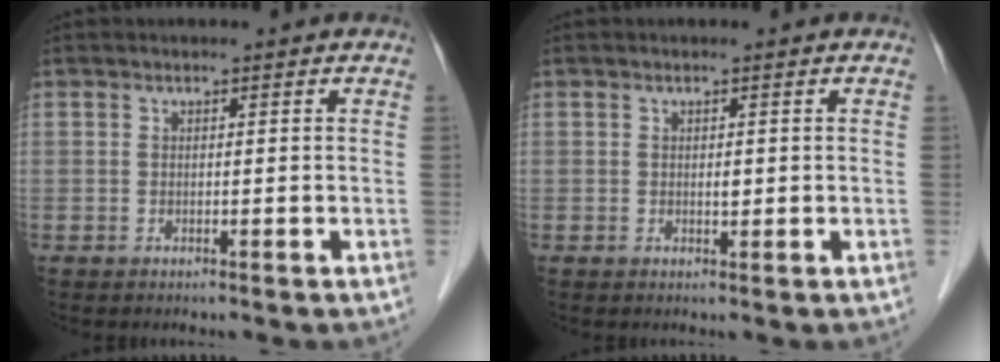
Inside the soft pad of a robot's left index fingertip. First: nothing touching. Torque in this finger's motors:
{"motor_torque": [0.09, 0.01, 0.00, 0.00]}